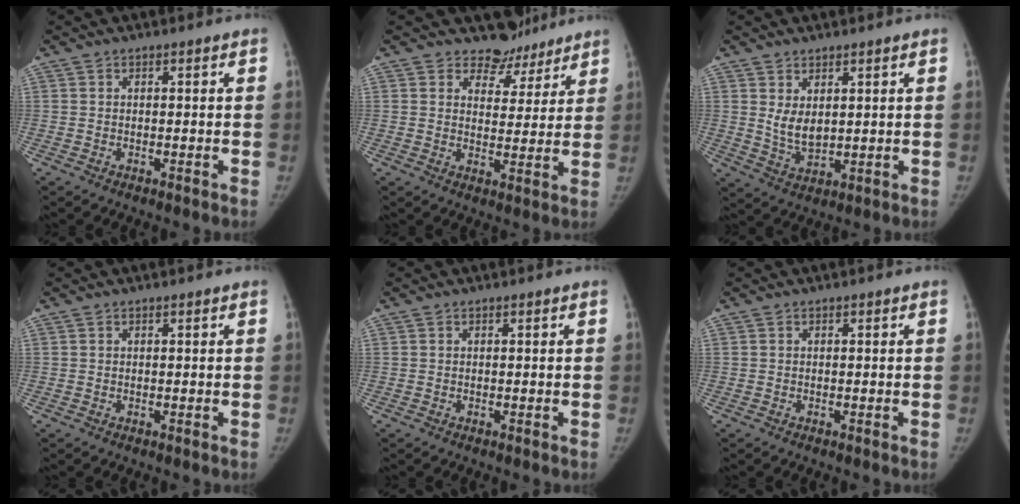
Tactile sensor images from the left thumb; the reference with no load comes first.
{"total": 6.8, "force": [5.8, 3.6, -0.2], "torque": [0.035, -0.051, 0.082]}
{"total": 5.0, "force": [1.9, 2.8, 3.7], "torque": [-0.057, -0.025, 0.046]}
{"total": 0.0}
{"total": 0.0}
{"total": 0.0}